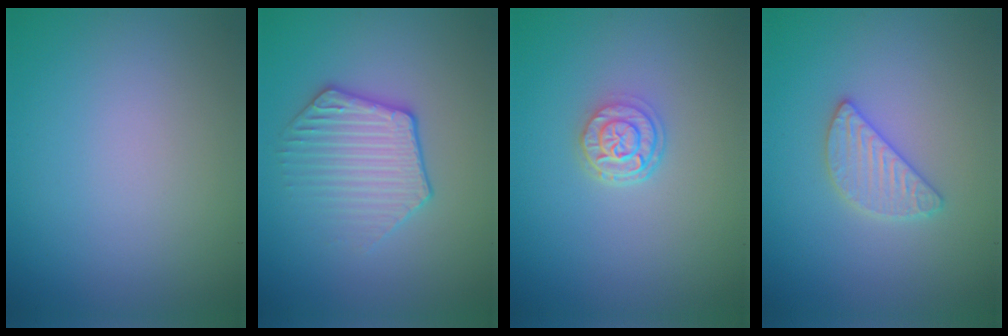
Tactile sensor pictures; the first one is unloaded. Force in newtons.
{"total": 3.4, "press": 3.1, "slide": 1.4}
{"total": 2.7, "press": 2.2, "slide": 1.6}
{"total": 2.6, "press": 2.6, "slide": 0.3}